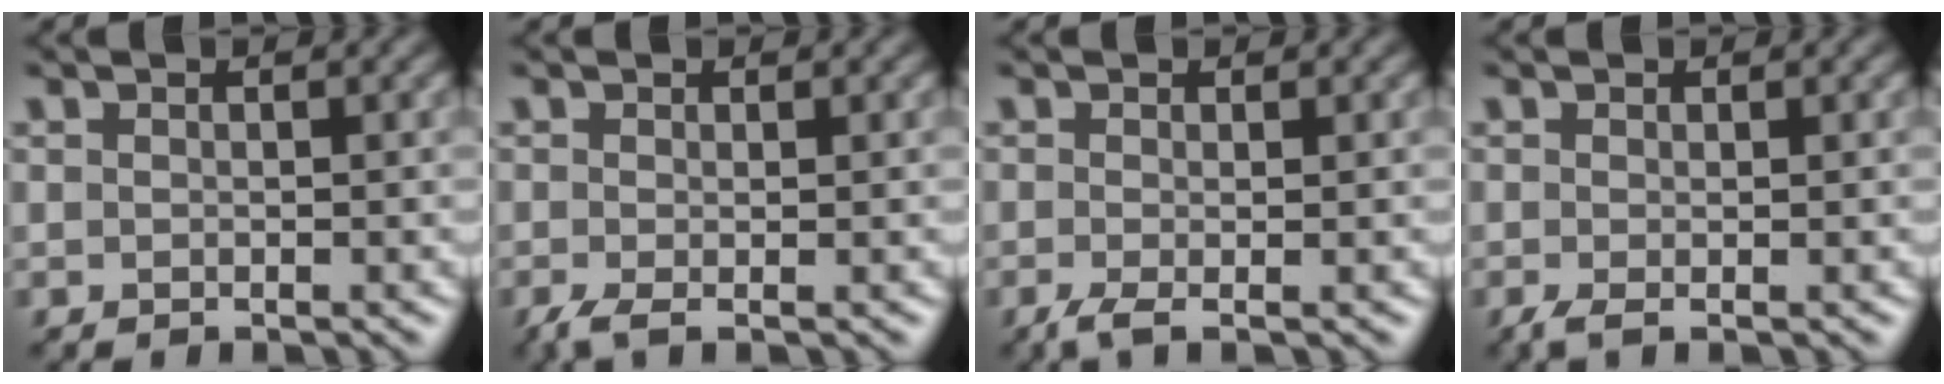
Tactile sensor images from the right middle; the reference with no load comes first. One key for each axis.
{"total": 1.8, "fx": -0.8, "fy": 0.4, "fz": 1.6, "tx": -0.041, "ty": -0.009, "tz": -0.019}
{"total": 1.9, "fx": -0.8, "fy": 0.4, "fz": 1.7, "tx": -0.039, "ty": -0.009, "tz": -0.019}
{"total": 1.3, "fx": -0.4, "fy": 0.2, "fz": 1.2, "tx": -0.028, "ty": -0.009, "tz": -0.011}